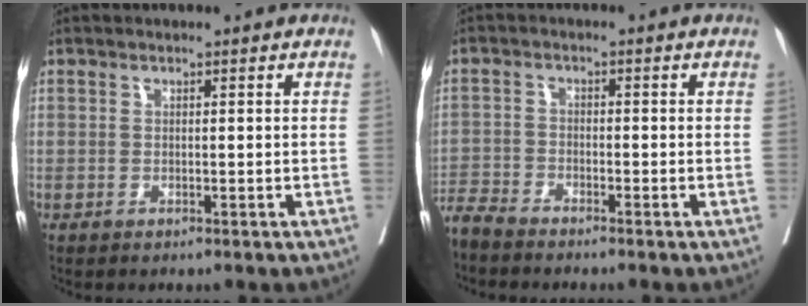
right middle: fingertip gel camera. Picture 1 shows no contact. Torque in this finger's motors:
{"motor_torque": [0.71, -1.43, -0.09, -0.01]}